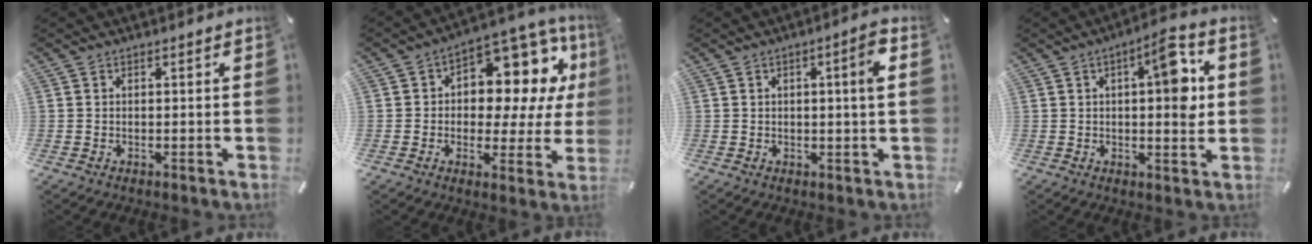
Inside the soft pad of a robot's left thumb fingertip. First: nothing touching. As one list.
[{"total": 11.7, "force": [4.6, 7.8, 7.5], "torque": [-0.090, -0.054, 0.079]}, {"total": 4.3, "force": [0.9, 0.5, 4.2], "torque": [-0.062, -0.006, 0.008]}, {"total": 11.2, "force": [2.7, 4.0, 10.1], "torque": [-0.130, -0.009, 0.034]}]